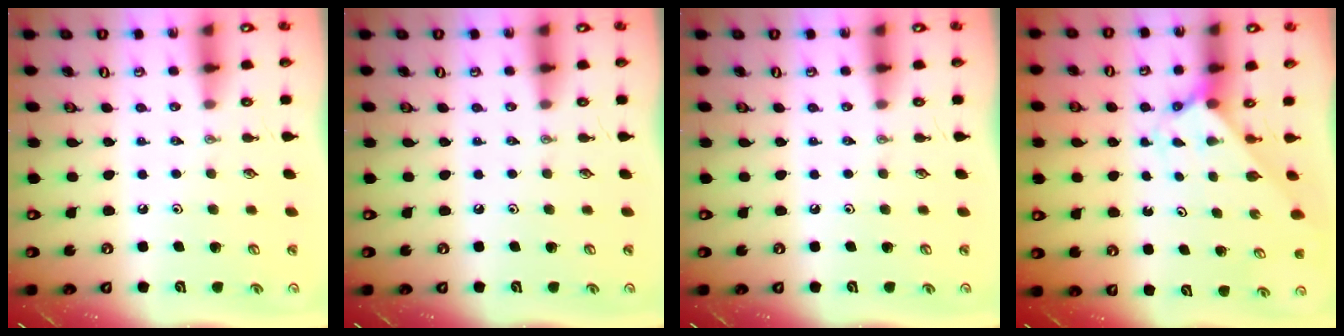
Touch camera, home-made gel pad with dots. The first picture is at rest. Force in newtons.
{"total": 0.0}
{"total": 0.0}
{"total": 2.3, "press": 2.3, "slide": 0.3}